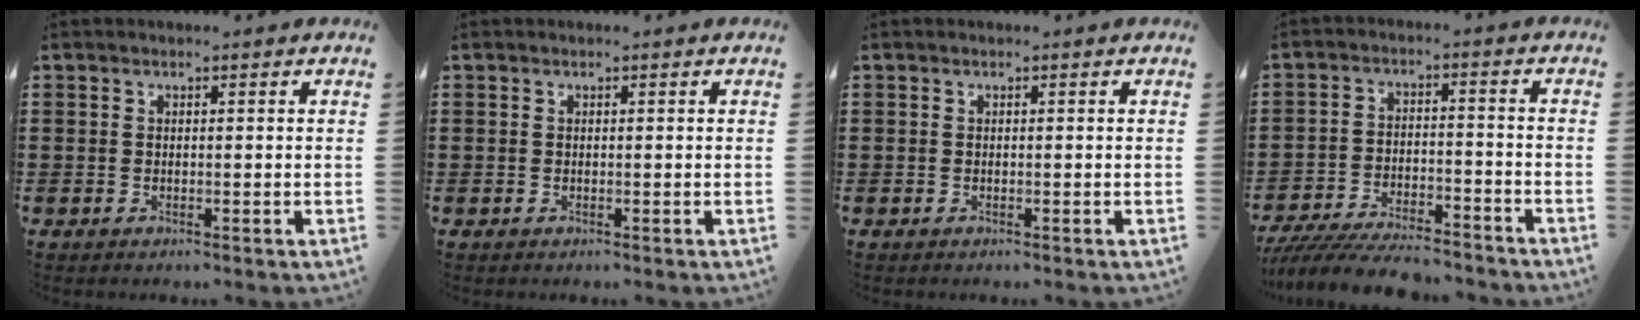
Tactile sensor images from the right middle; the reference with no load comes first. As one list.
[{"total": 0.0}, {"total": 0.0}, {"total": 7.2, "force": [-6.9, 1.0, 2.0], "torque": [-0.036, 0.008, -0.132]}]